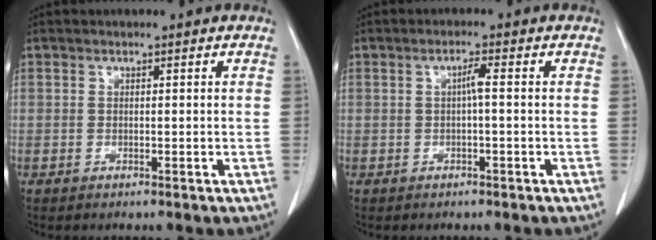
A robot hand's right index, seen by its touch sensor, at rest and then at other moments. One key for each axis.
{"total": 1.7, "fx": 0.0, "fy": 0.1, "fz": 1.7, "tx": -0.031, "ty": 0.004, "tz": 0.000}